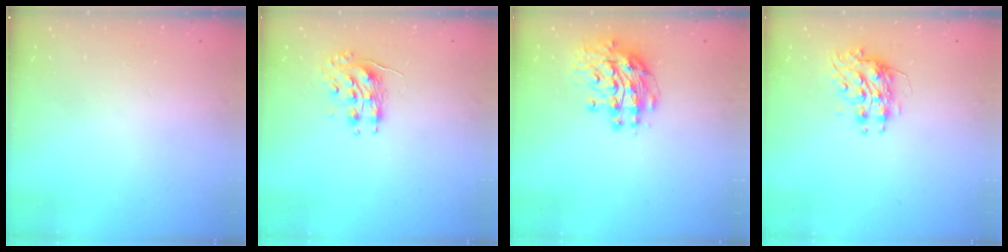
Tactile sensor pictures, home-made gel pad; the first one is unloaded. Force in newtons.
{"total": 8.7, "press": 8.7, "slide": 0.2}
{"total": 12.2, "press": 12.1, "slide": 1.1}
{"total": 8.1, "press": 8.1, "slide": 0.2}